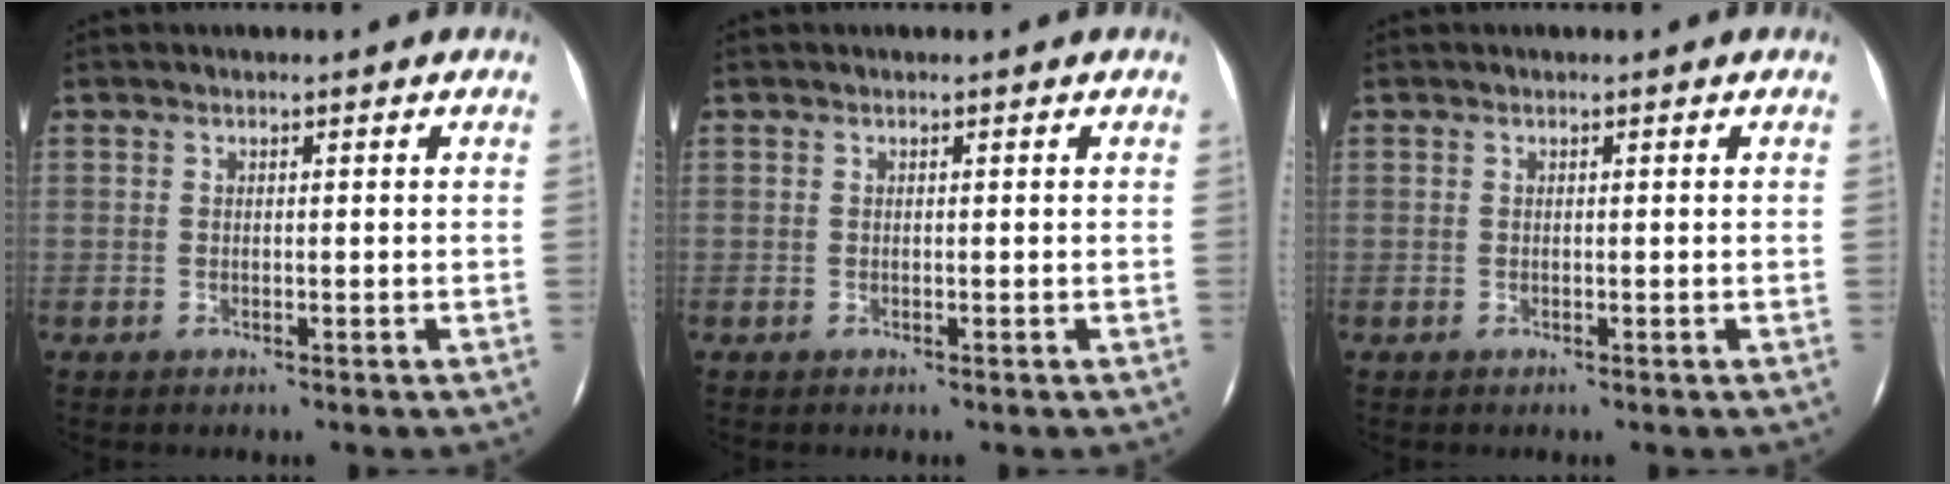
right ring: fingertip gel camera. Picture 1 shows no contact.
{"total": 0.0}
{"total": 0.0}